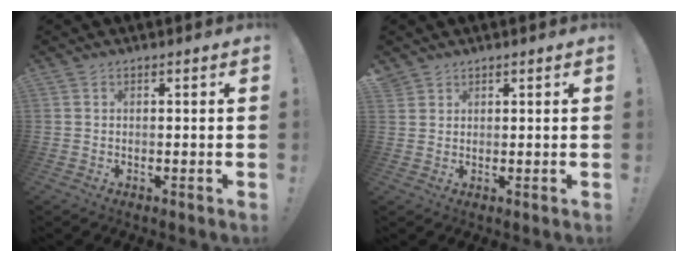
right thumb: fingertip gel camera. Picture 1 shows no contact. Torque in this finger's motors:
{"motor_torque": [0.02, 0.01, 0.12, 0.08, 0.04]}